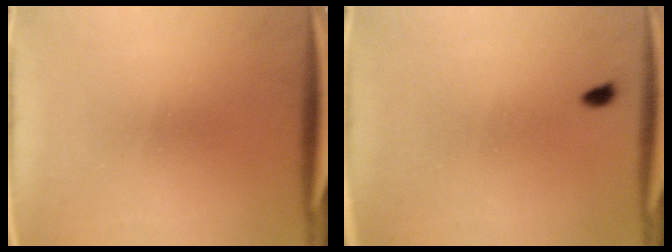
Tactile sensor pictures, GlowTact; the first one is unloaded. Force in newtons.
{"total": 0.7}